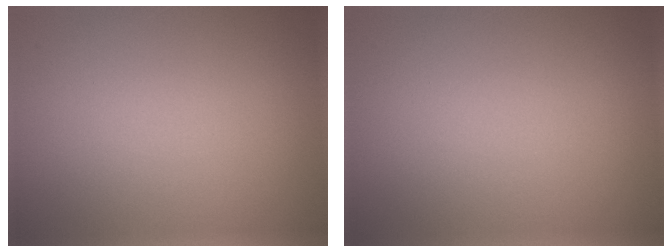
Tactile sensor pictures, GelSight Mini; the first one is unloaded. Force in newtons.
{"total": 0.0}